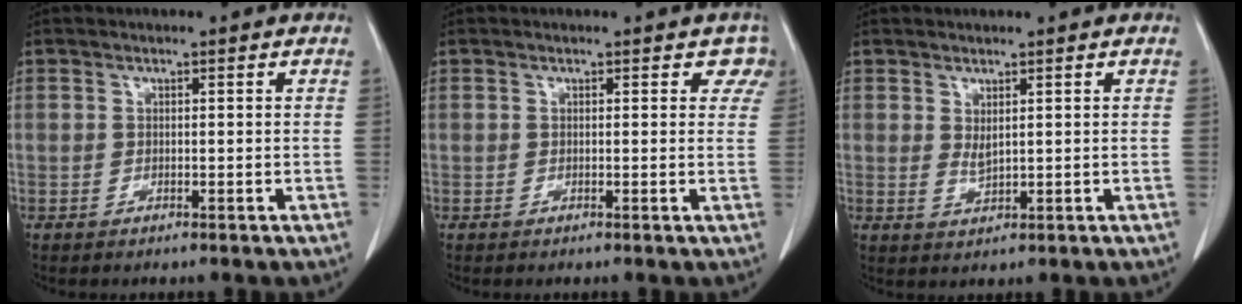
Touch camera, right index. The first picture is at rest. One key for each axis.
{"total": 2.9, "fx": 2.1, "fy": 1.8, "fz": 0.7, "tx": 0.020, "ty": -0.003, "tz": 0.002}
{"total": 1.6, "fx": 0.7, "fy": 0.5, "fz": 1.4, "tx": -0.029, "ty": -0.005, "tz": 0.020}